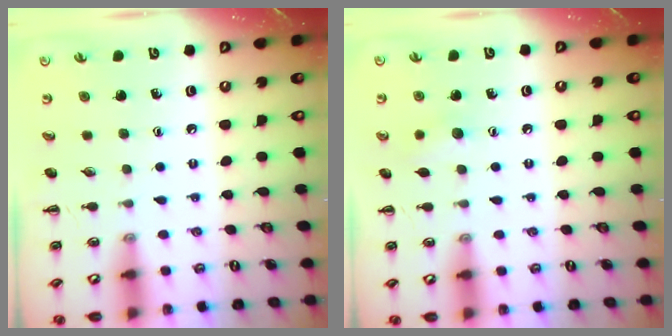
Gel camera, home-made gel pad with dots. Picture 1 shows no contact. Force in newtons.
{"total": 5.7, "press": 5.5, "slide": 1.5}